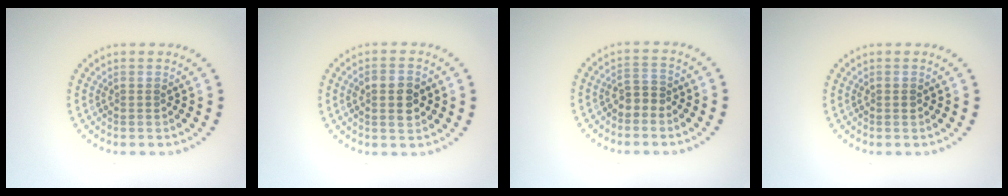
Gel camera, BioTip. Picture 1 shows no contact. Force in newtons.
{"total": 2.8, "press": 2.8, "slide": 0.4}
{"total": 1.8, "press": 1.6, "slide": 0.9}
{"total": 0.6, "press": 0.6, "slide": 0.2}